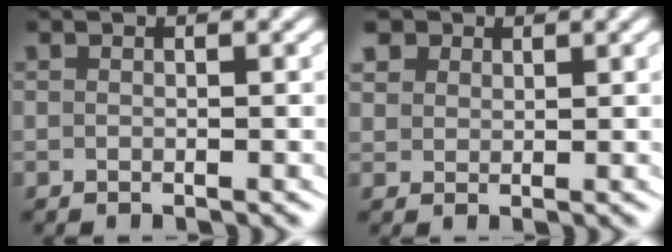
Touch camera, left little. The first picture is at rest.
{"total": 3.0, "force": [1.8, 2.2, 1.1], "torque": [-0.034, -0.006, 0.037]}